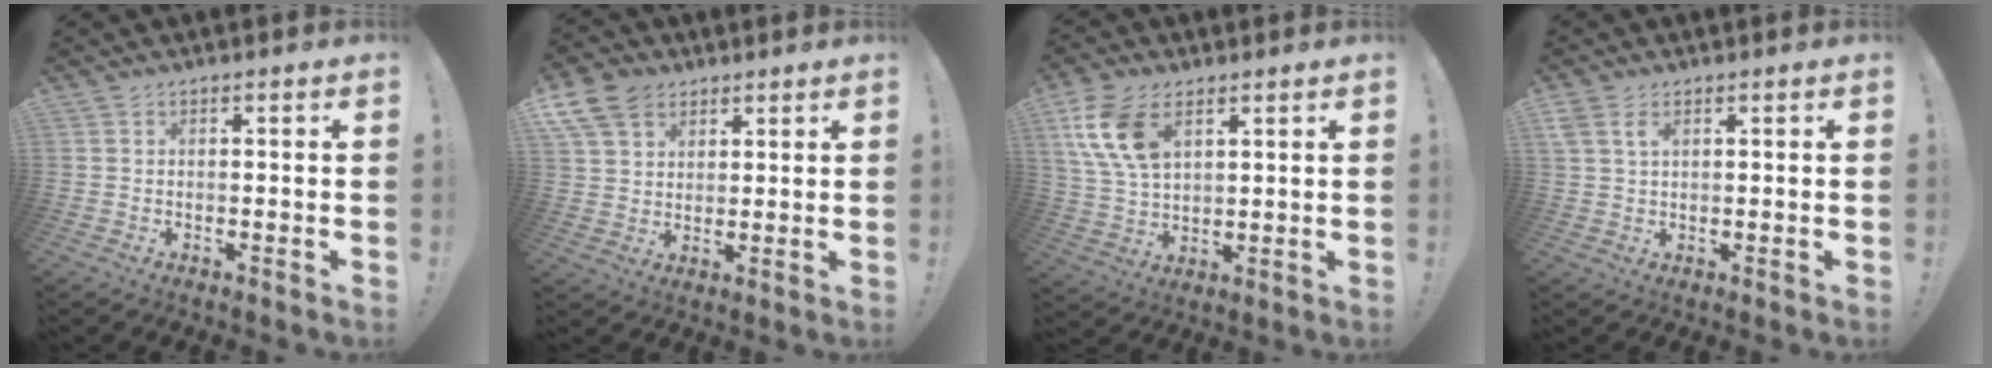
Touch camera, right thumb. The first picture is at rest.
{"total": 10.9, "force": [6.0, 7.7, 4.9], "torque": [-0.090, -0.029, 0.120]}
{"total": 13.7, "force": [6.2, 8.2, 9.1], "torque": [-0.185, -0.013, 0.120]}
{"total": 3.7, "force": [1.8, 2.0, 2.6], "torque": [-0.049, 0.001, 0.034]}